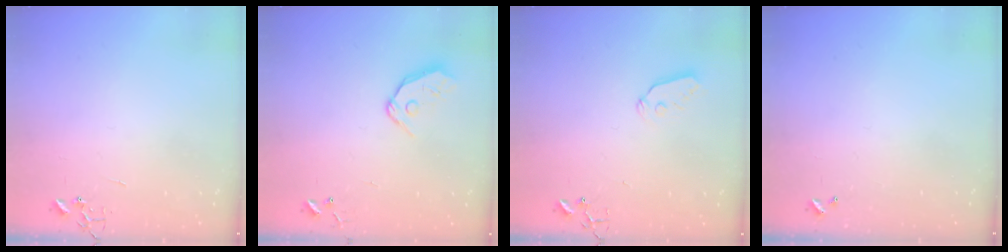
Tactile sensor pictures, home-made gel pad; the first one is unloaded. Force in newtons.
{"total": 8.7, "press": 8.7, "slide": 1.0}
{"total": 6.4, "press": 6.4, "slide": 0.3}
{"total": 0.0}